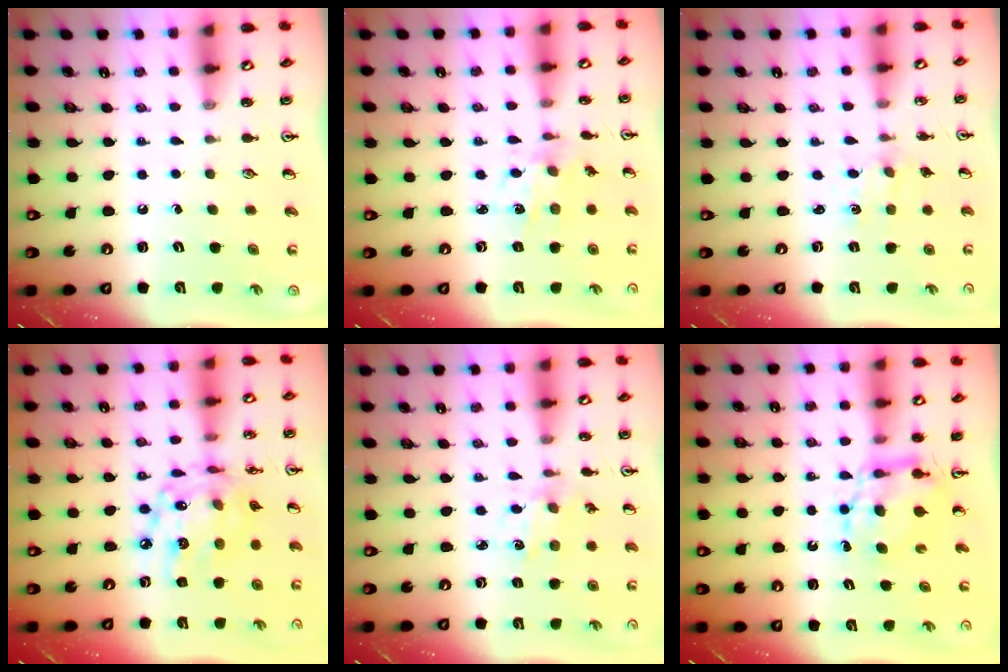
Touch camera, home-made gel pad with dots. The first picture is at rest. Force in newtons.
{"total": 3.7, "press": 3.6, "slide": 1.0}
{"total": 0.6, "press": 0.6, "slide": 0.2}
{"total": 16.4, "press": 16.4, "slide": 1.1}
{"total": 1.6, "press": 1.6, "slide": 0.2}
{"total": 7.1, "press": 7.1, "slide": 0.2}